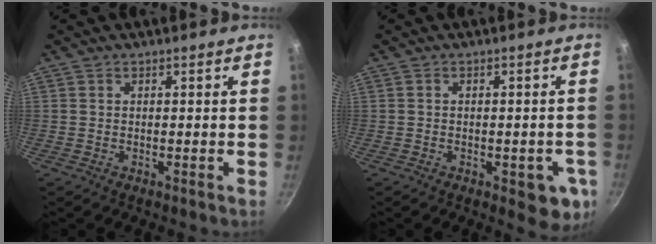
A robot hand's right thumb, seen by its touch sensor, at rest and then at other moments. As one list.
[{"total": 7.5, "force": [-2.5, 3.5, 6.2], "torque": [-0.041, 0.008, -0.028]}]